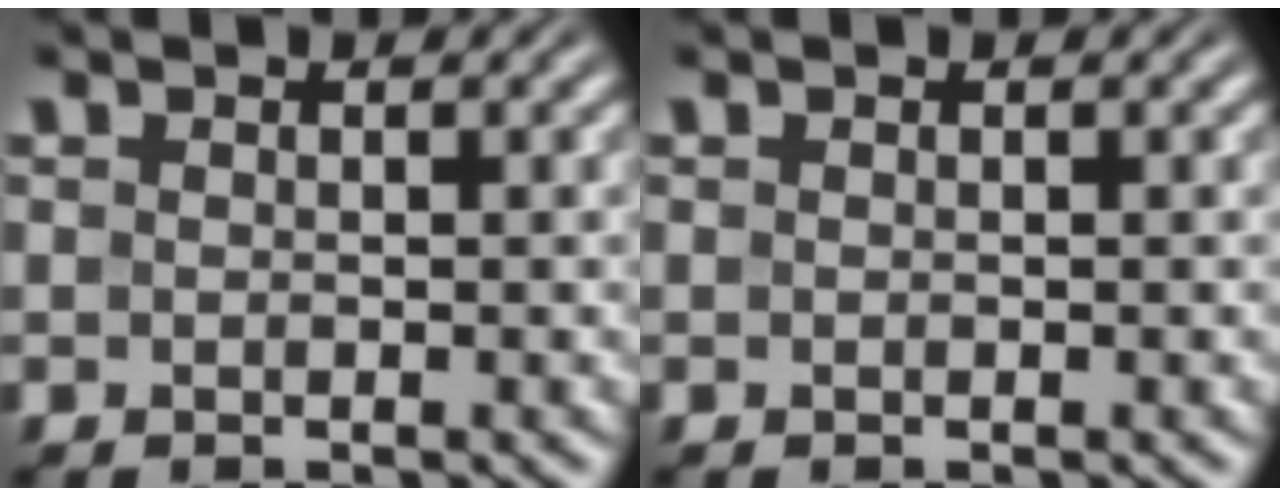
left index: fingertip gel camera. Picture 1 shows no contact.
{"total": 0.0}